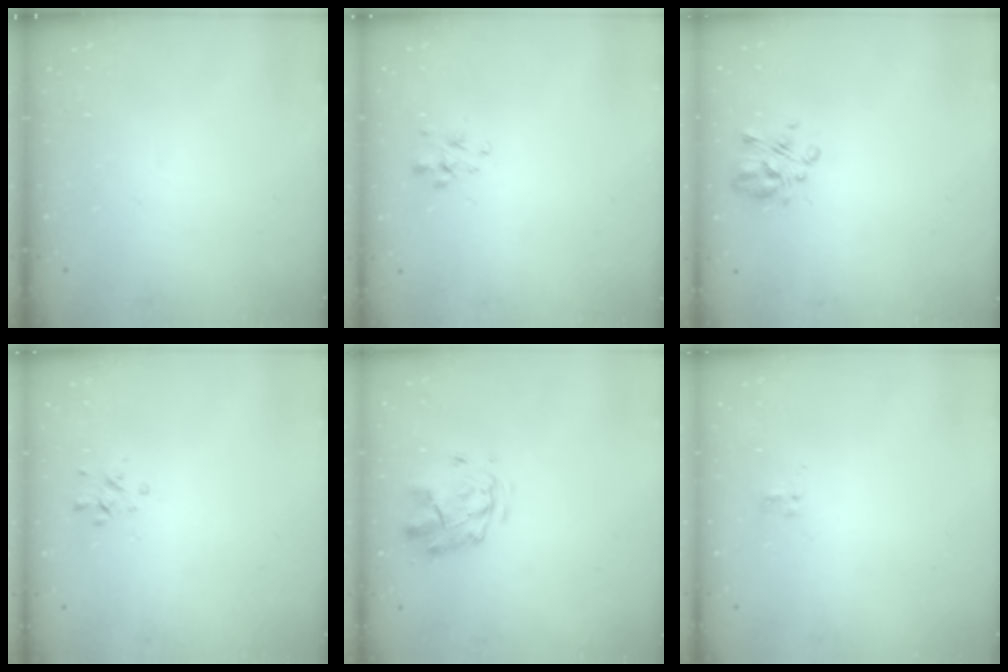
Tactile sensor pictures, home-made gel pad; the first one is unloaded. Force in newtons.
{"total": 1.7, "press": 1.5, "slide": 0.8}
{"total": 3.8, "press": 3.7, "slide": 0.9}
{"total": 0.6, "press": 0.2, "slide": 0.5}
{"total": 2.7, "press": 2.4, "slide": 1.3}
{"total": 0.7, "press": 0.4, "slide": 0.6}